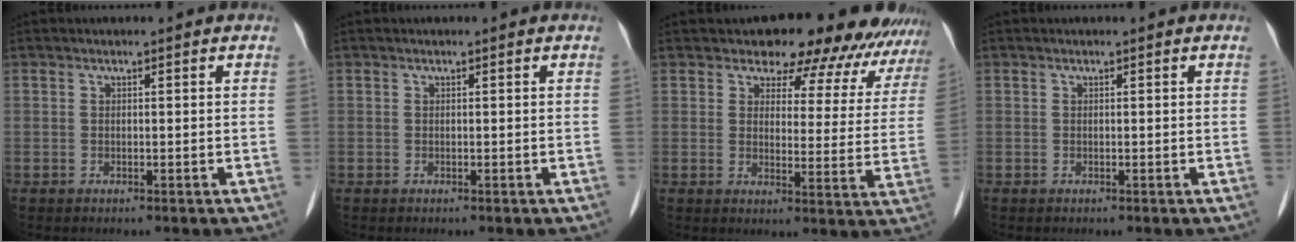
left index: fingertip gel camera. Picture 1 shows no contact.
{"total": 0.0}
{"total": 16.1, "force": [15.1, 4.9, 3.1], "torque": [0.005, -0.038, 0.134]}
{"total": 0.0}